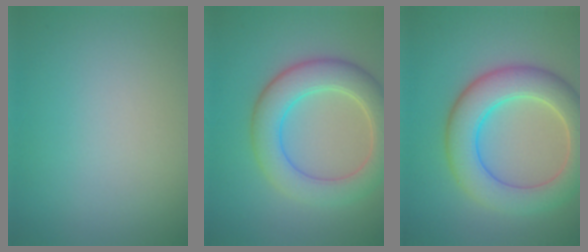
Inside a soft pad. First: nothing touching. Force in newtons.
{"total": 6.2, "press": 6.2, "slide": 0.3}
{"total": 7.4, "press": 7.3, "slide": 0.3}